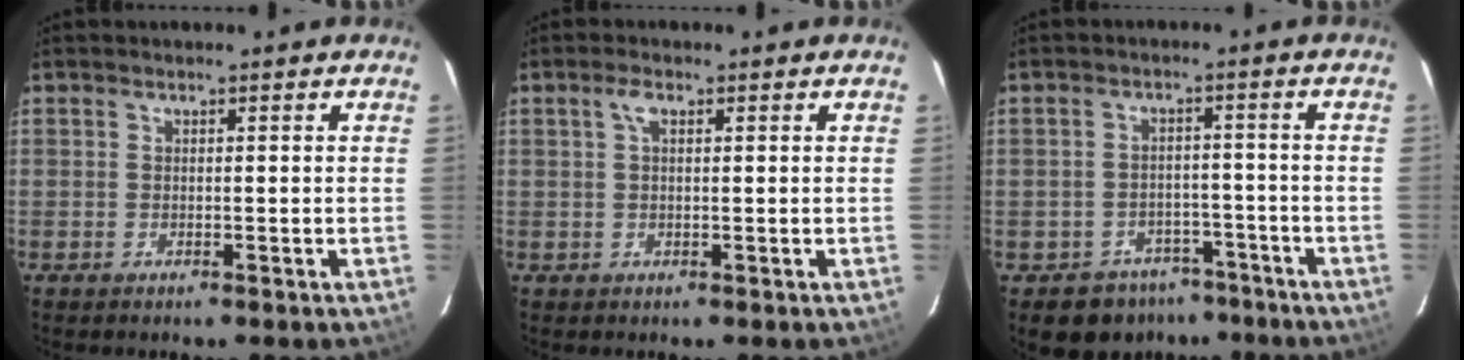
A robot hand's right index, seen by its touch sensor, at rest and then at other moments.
{"total": 2.0, "force": [0.8, 0.9, 1.6], "torque": [-0.033, 0.006, 0.015]}
{"total": 7.7, "force": [-5.4, 5.3, 1.2], "torque": [-0.030, 0.029, -0.061]}